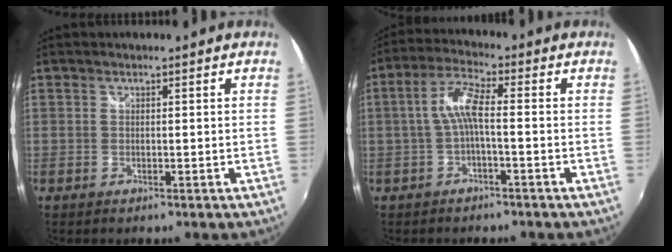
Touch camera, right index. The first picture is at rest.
{"total": 5.6, "force": [-1.0, 1.0, 5.4], "torque": [-0.117, 0.012, -0.020]}